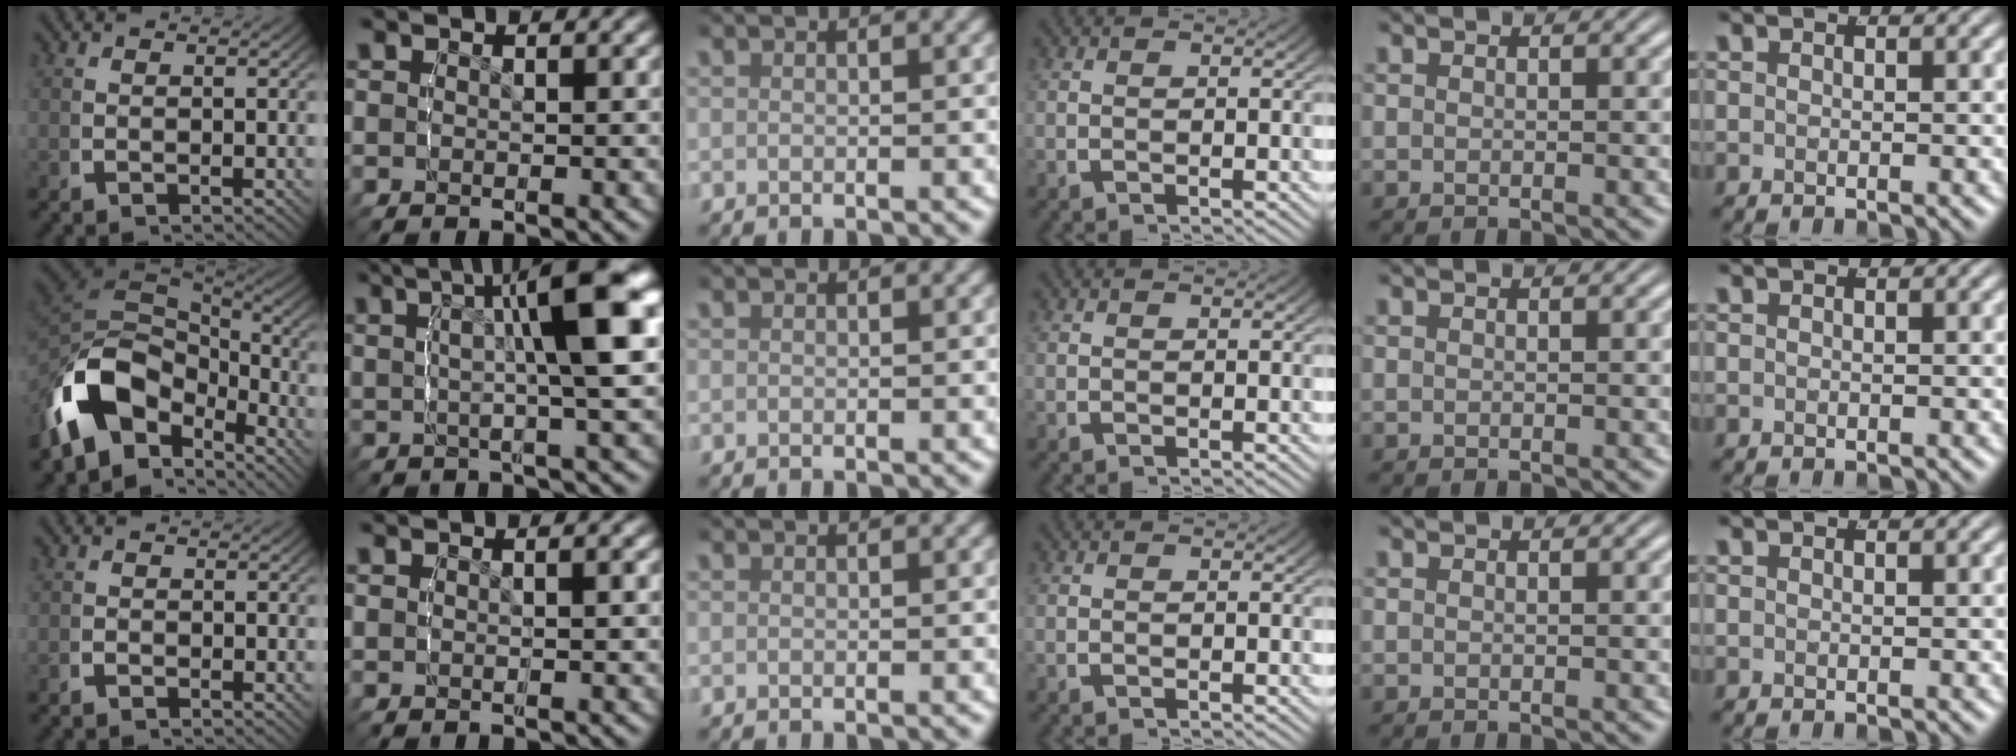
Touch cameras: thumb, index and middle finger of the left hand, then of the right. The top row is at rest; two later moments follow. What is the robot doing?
{"motion": "lift_and_place", "object": "markers"}